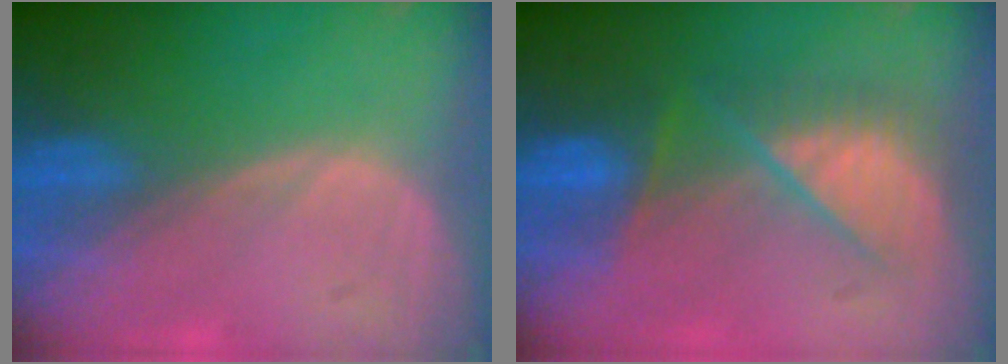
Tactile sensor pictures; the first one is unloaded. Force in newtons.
{"total": 7.2, "press": 7.1, "slide": 0.6}